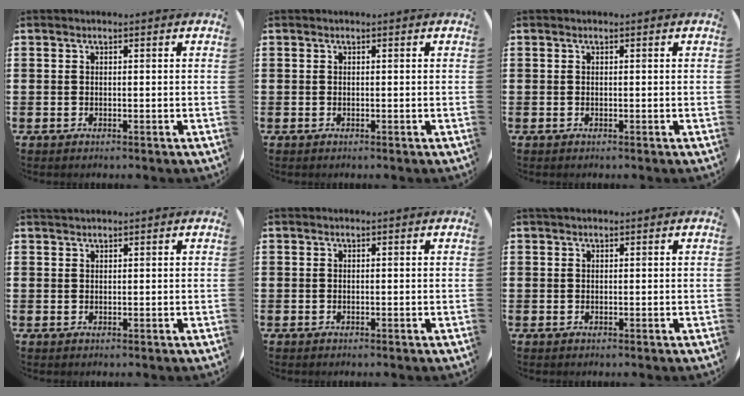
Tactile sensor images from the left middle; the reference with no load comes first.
{"total": 0.0}
{"total": 0.0}
{"total": 0.9, "force": [0.9, 0.2, 0.0], "torque": [-0.002, 0.001, 0.018]}
{"total": 0.0}
{"total": 0.6, "force": [0.5, 0.4, 0.0], "torque": [-0.001, 0.003, 0.011]}